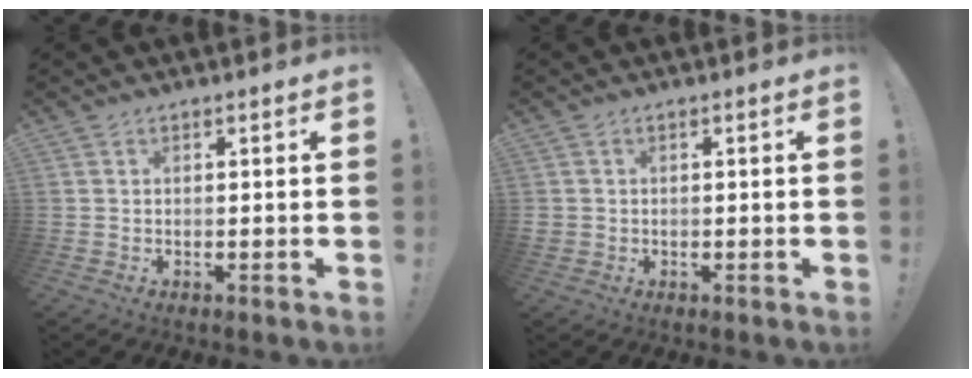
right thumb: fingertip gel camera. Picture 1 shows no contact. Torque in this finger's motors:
{"motor_torque": [0.29, 0.33, 0.13, -0.12, 0.00]}